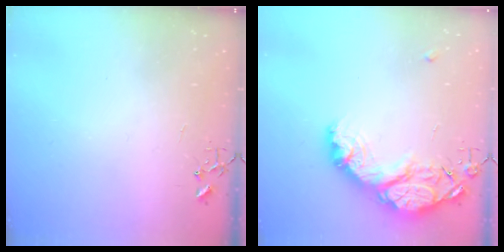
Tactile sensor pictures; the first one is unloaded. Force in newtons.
{"total": 20.5, "press": 20.5, "slide": 1.5}